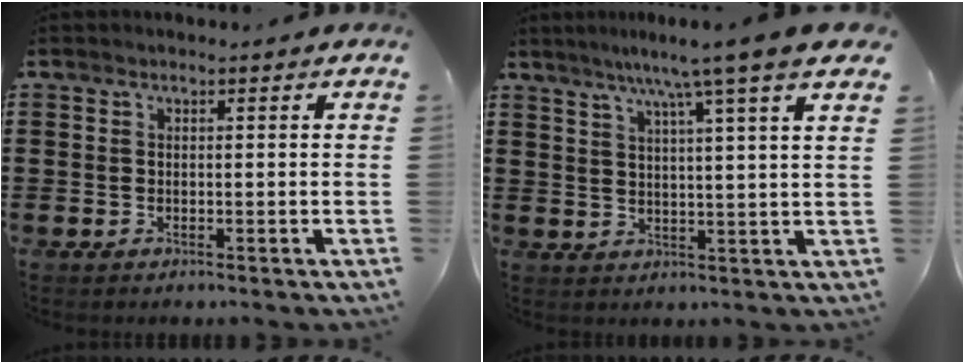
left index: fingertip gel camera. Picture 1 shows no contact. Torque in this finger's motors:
{"motor_torque": [2.14, 0.00, 0.49, 0.21]}